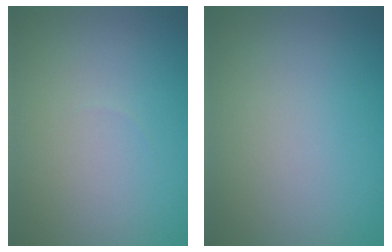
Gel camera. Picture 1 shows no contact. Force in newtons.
{"total": 0.0}